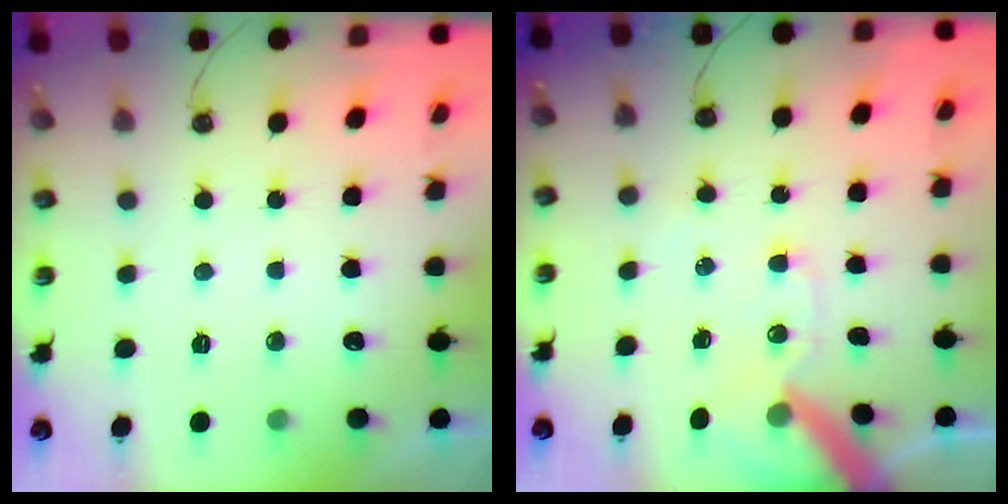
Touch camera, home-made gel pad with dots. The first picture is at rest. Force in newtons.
{"total": 12.9, "press": 12.8, "slide": 1.7}